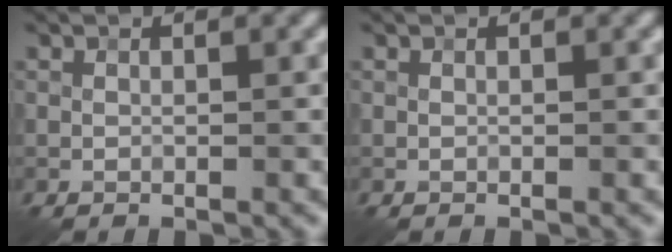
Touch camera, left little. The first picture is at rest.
{"total": 0.0}